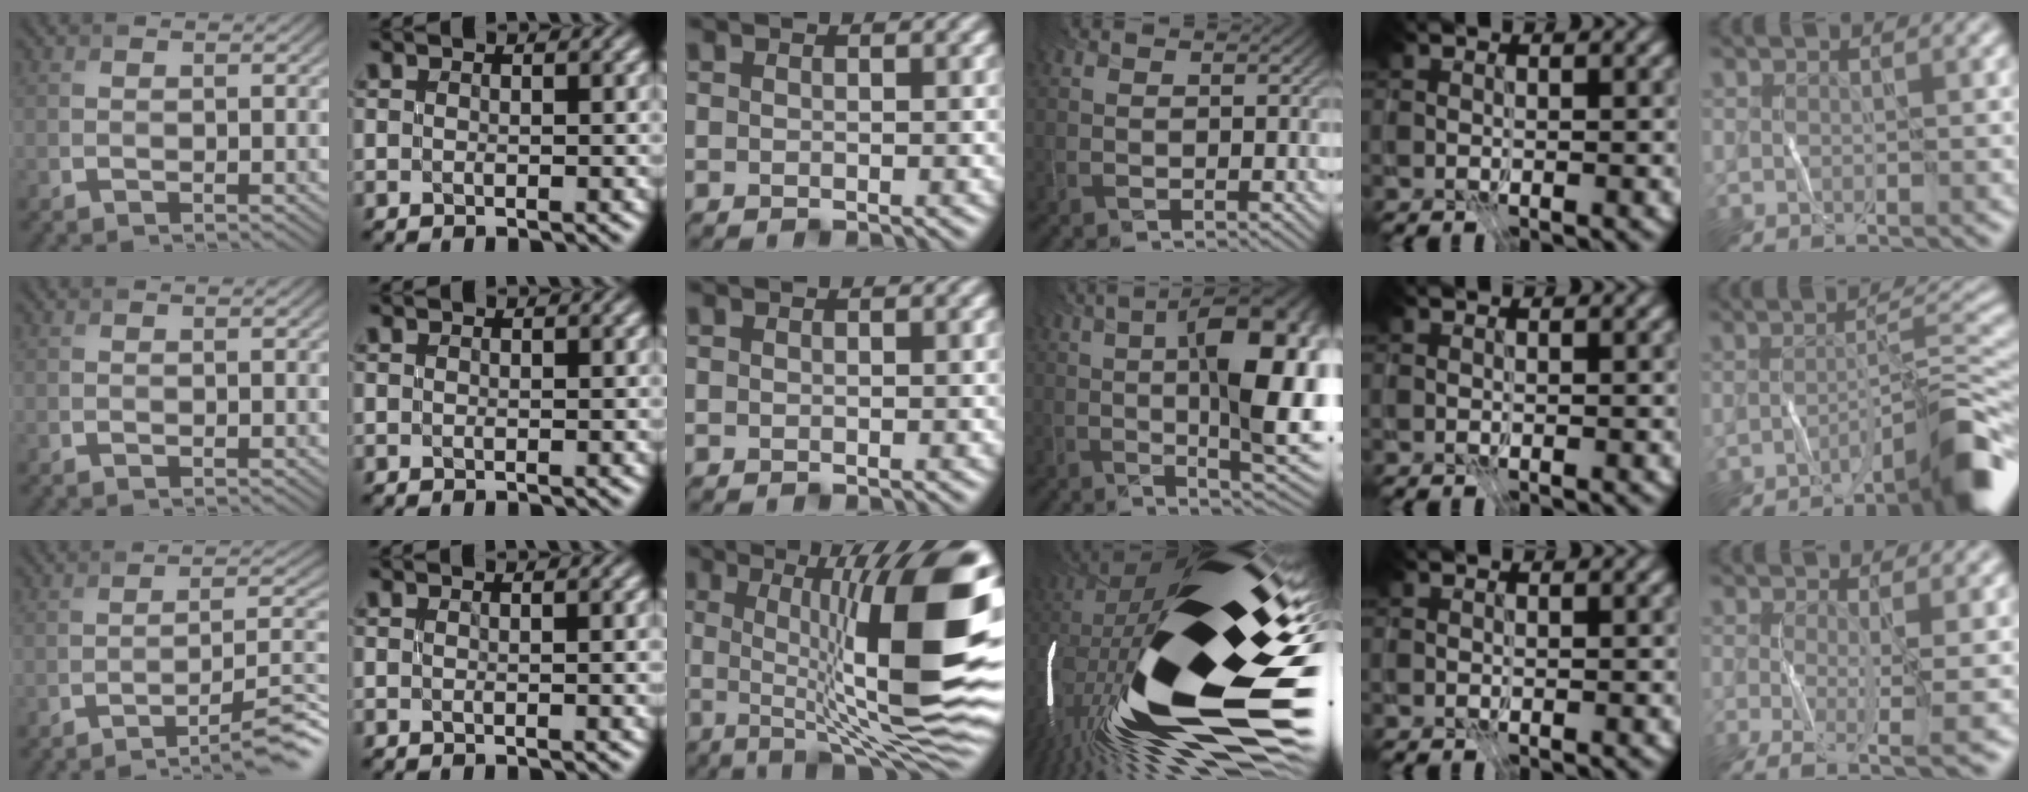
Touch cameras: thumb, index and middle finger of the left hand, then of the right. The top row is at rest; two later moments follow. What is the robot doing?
{"motion": "open", "object": "stapler"}